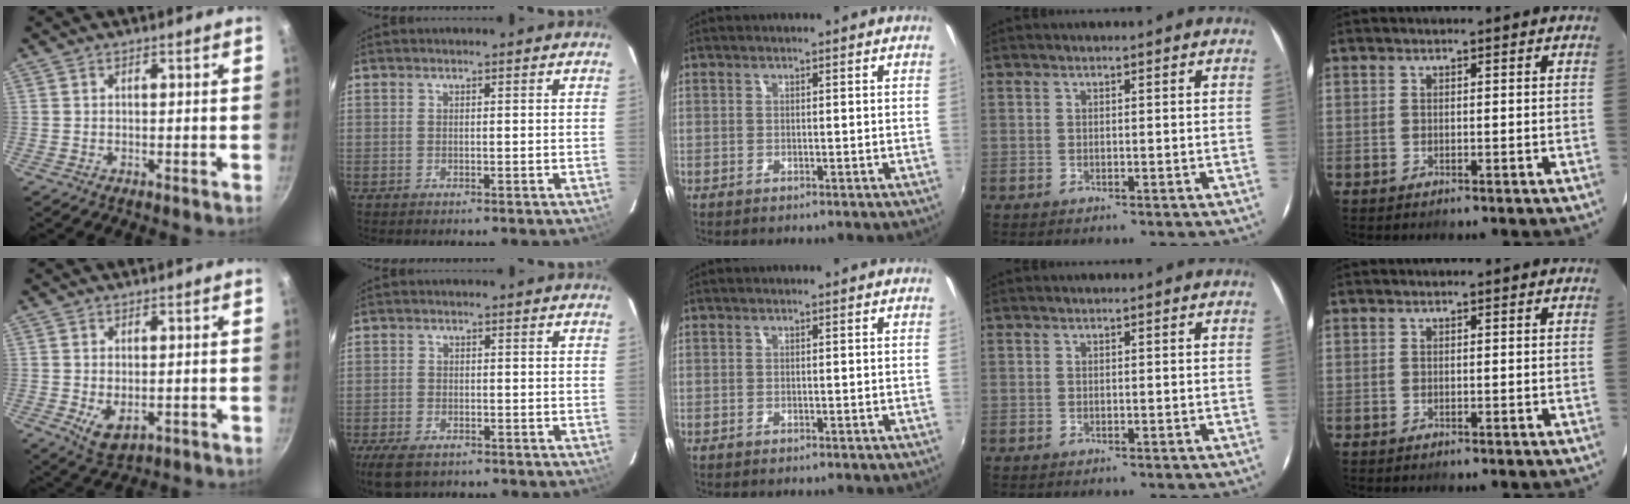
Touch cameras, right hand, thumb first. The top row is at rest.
{"thumb": {"total": 5.5, "force": [-0.9, 3.3, 4.2], "torque": [-0.071, -0.018, -0.005]}, "index": {"total": 6.5, "force": [-4.6, 3.2, 3.3], "torque": [-0.088, -0.016, -0.083]}}